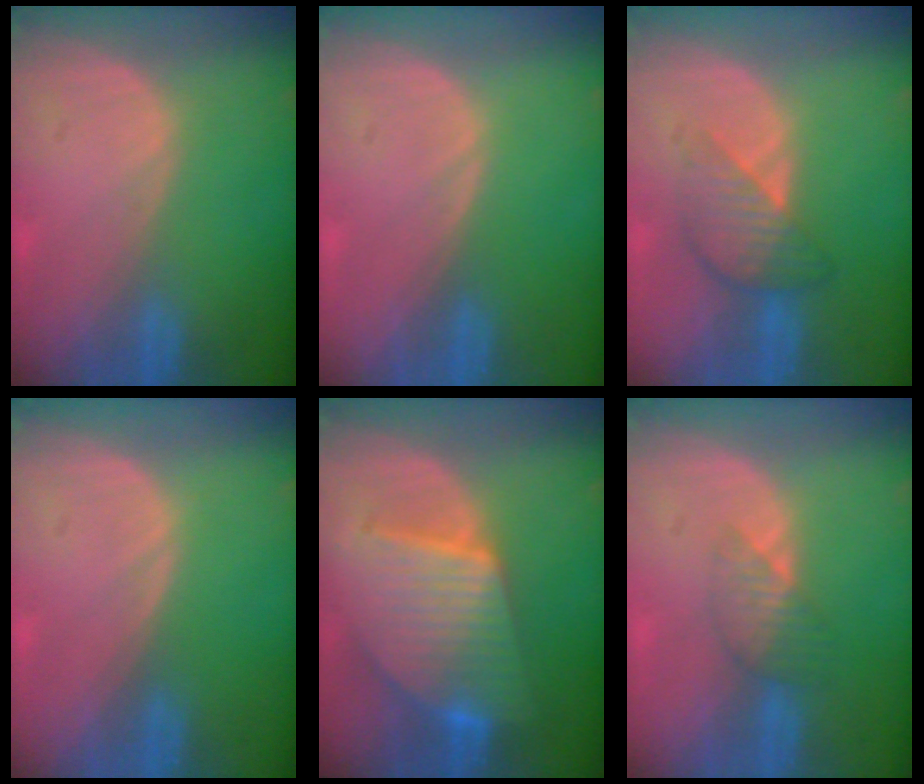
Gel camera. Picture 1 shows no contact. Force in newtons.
{"total": 0.0}
{"total": 5.0, "press": 5.0, "slide": 0.1}
{"total": 0.0}
{"total": 10.1, "press": 10.1, "slide": 0.7}
{"total": 3.6, "press": 3.2, "slide": 1.6}